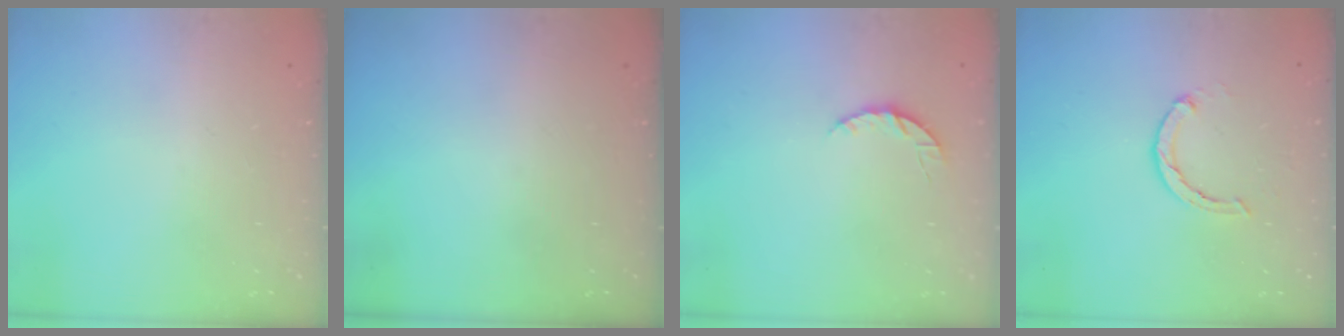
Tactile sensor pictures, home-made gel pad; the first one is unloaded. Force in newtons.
{"total": 0.0}
{"total": 3.6, "press": 3.5, "slide": 0.4}
{"total": 2.4, "press": 2.4, "slide": 0.4}